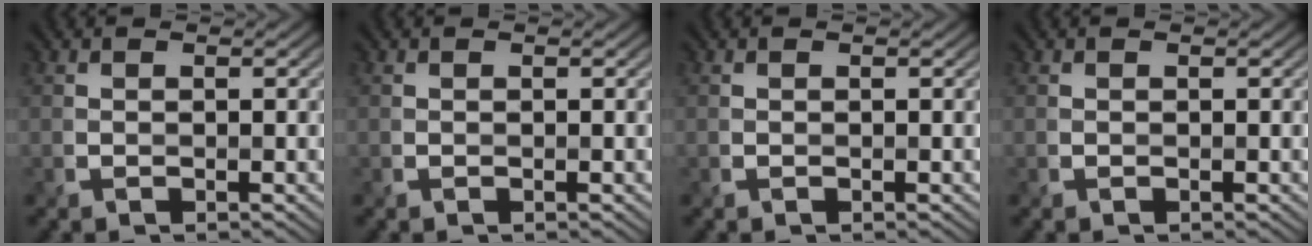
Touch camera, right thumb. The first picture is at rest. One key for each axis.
{"total": 0.0}
{"total": 0.0}
{"total": 0.0}